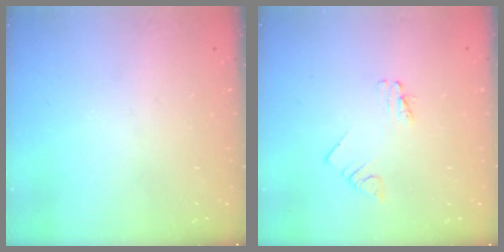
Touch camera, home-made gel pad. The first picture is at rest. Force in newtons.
{"total": 1.8, "press": 1.8, "slide": 0.1}